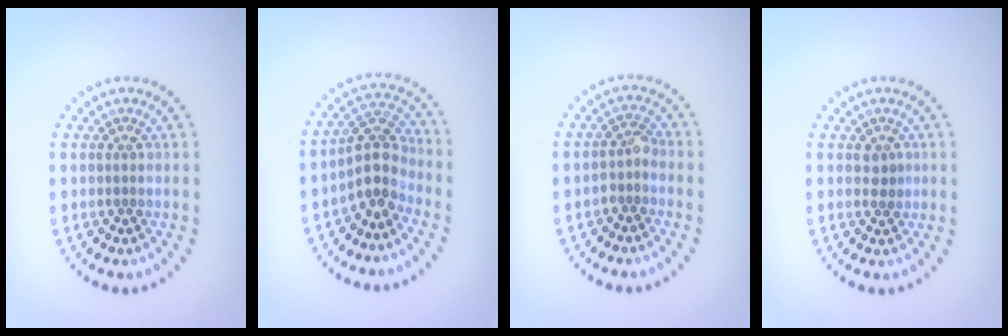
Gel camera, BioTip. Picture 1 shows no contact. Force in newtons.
{"total": 3.5, "press": 3.1, "slide": 1.6}
{"total": 1.7, "press": 1.4, "slide": 0.9}
{"total": 1.2, "press": 1.1, "slide": 0.3}